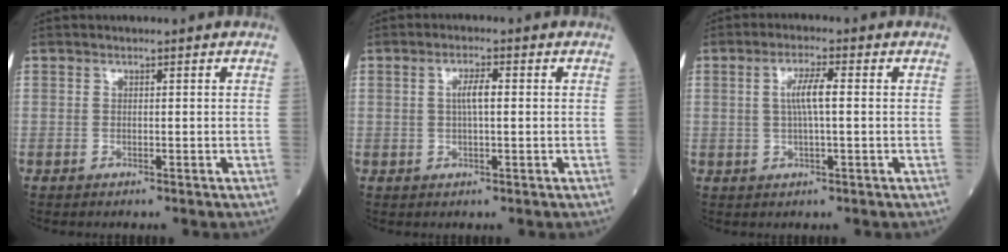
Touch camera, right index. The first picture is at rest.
{"total": 3.0, "force": [0.4, 0.6, 2.9], "torque": [-0.056, 0.005, 0.007]}
{"total": 4.4, "force": [0.5, 0.4, 4.3], "torque": [-0.083, 0.005, 0.009]}